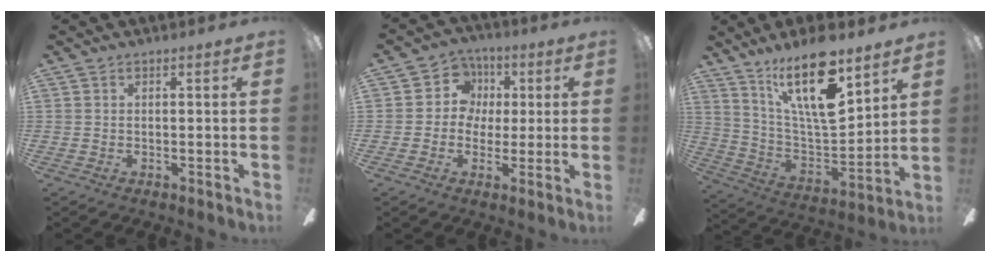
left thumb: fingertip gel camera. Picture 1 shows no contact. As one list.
[{"total": 8.2, "force": [0.6, 7.9, 2.0], "torque": [-0.030, 0.011, 0.011]}, {"total": 21.8, "force": [13.7, 7.4, 15.2], "torque": [-0.286, -0.085, 0.226]}]